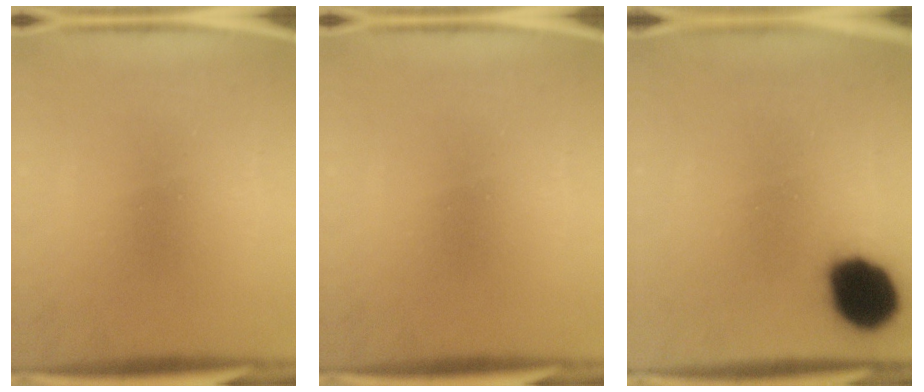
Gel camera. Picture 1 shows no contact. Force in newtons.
{"total": 0.0}
{"total": 14.2}